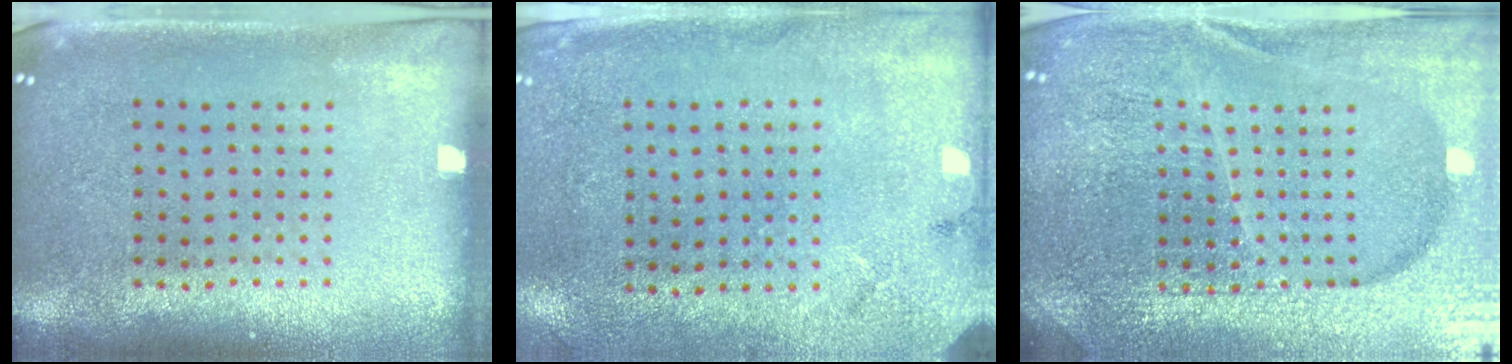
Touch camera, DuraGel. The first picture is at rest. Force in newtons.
{"total": 2.7, "press": 2.2, "slide": 1.6}
{"total": 5.3, "press": 4.8, "slide": 2.2}